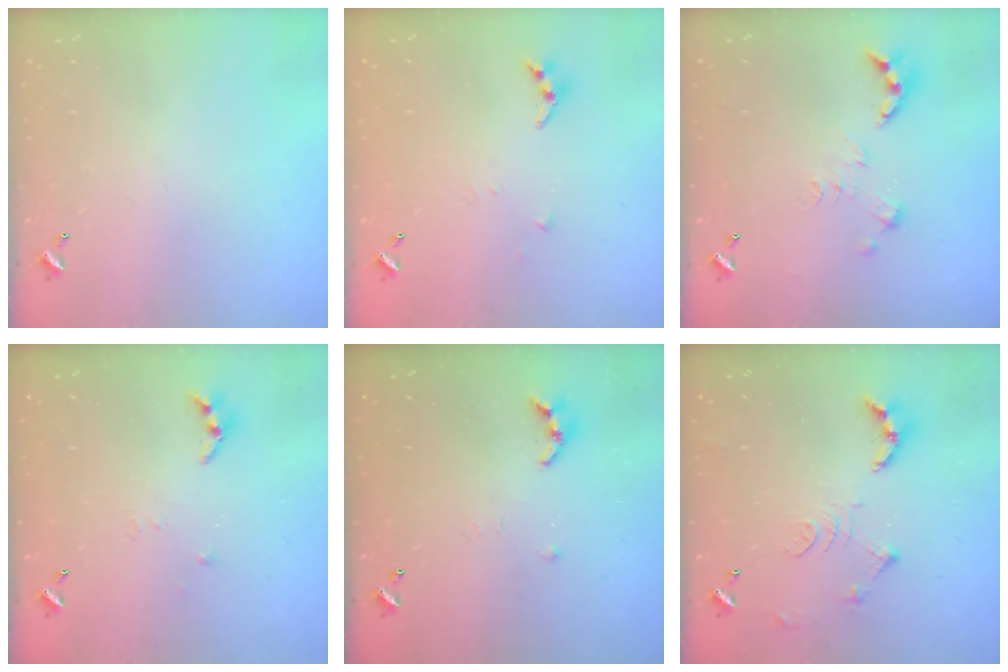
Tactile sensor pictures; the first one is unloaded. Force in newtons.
{"total": 4.4, "press": 4.4, "slide": 0.3}
{"total": 3.3, "press": 3.3, "slide": 0.4}
{"total": 3.3, "press": 3.3, "slide": 0.4}
{"total": 6.8, "press": 6.7, "slide": 0.5}
{"total": 12.0, "press": 11.9, "slide": 1.3}